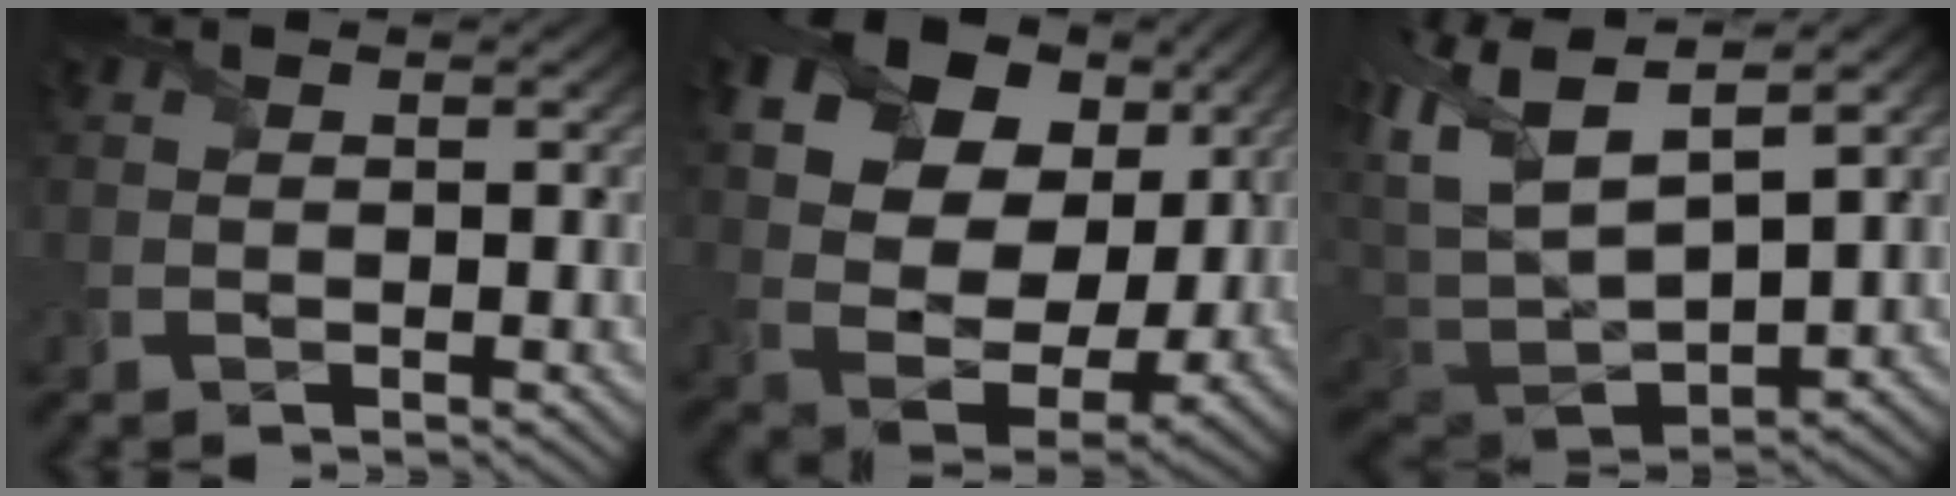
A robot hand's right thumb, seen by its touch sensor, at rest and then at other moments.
{"total": 19.5, "force": [7.4, 13.2, 12.4], "torque": [-0.279, 0.039, 0.160]}
{"total": 14.2, "force": [4.1, 5.8, 12.3], "torque": [-0.284, -0.002, 0.087]}